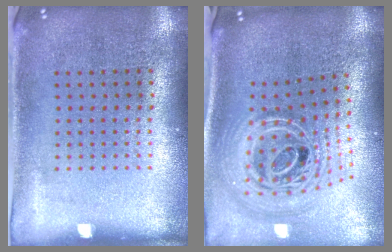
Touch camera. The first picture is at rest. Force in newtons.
{"total": 2.9, "press": 2.0, "slide": 2.1}